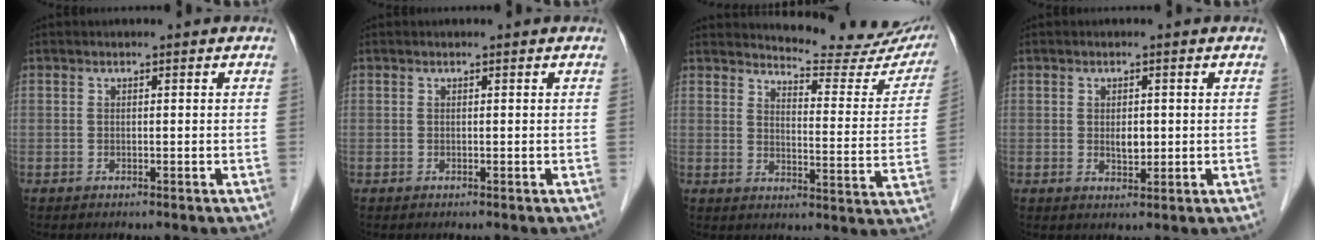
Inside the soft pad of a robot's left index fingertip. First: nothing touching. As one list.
[{"total": 0.0}, {"total": 16.9, "force": [16.2, 2.6, 4.3], "torque": [-0.042, -0.077, 0.176]}, {"total": 2.3, "force": [0.1, 1.2, 1.9], "torque": [-0.034, -0.002, 0.004]}]